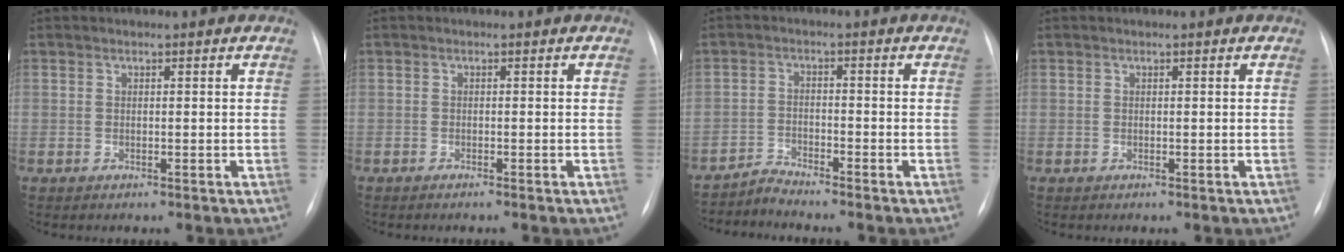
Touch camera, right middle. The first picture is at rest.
{"total": 0.6, "force": [-0.5, 0.0, 0.3], "torque": [-0.007, -0.001, -0.009]}
{"total": 2.9, "force": [-2.7, -0.5, -0.8], "torque": [0.016, -0.017, -0.053]}
{"total": 0.0}